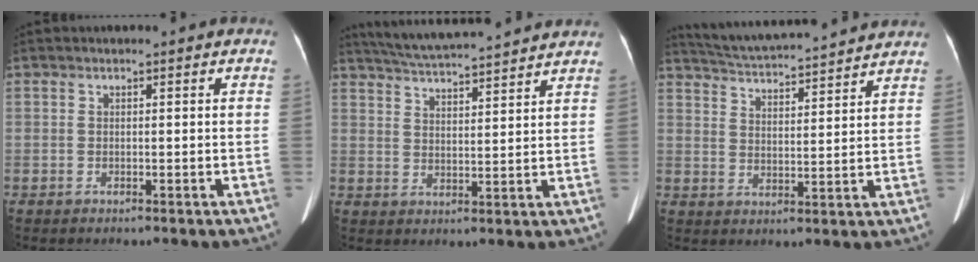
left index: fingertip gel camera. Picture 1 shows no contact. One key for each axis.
{"total": 15.2, "fx": 13.9, "fy": 0.8, "fz": 6.0, "tx": -0.111, "ty": 0.029, "tz": 0.207}
{"total": 16.6, "fx": 15.4, "fy": 1.1, "fz": 5.9, "tx": -0.108, "ty": 0.031, "tz": 0.228}